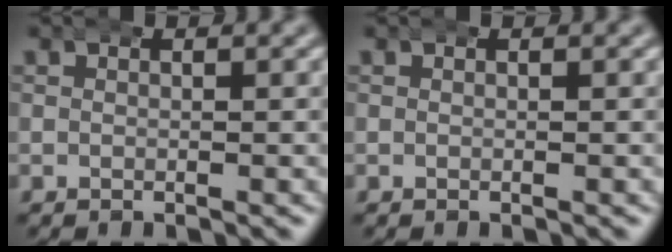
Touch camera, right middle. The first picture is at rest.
{"total": 0.0}